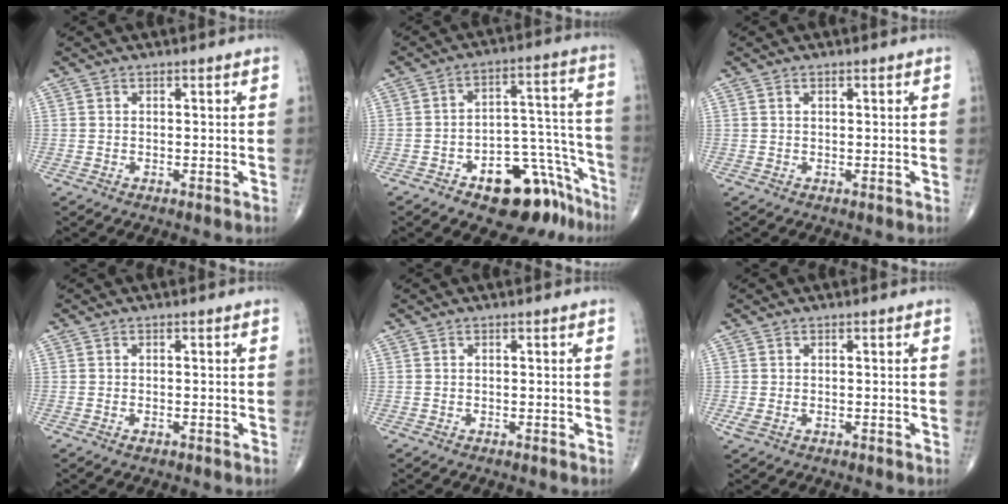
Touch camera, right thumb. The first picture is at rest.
{"total": 16.0, "force": [-9.9, 8.1, 9.6], "torque": [-0.073, 0.101, -0.137]}
{"total": 0.5, "force": [0.3, 0.3, 0.3], "torque": [-0.008, 0.001, 0.005]}
{"total": 0.7, "force": [-0.3, 0.4, 0.5], "torque": [-0.010, 0.000, -0.004]}
{"total": 0.0}
{"total": 1.5, "force": [-0.3, 1.0, 1.1], "torque": [-0.031, -0.004, -0.004]}